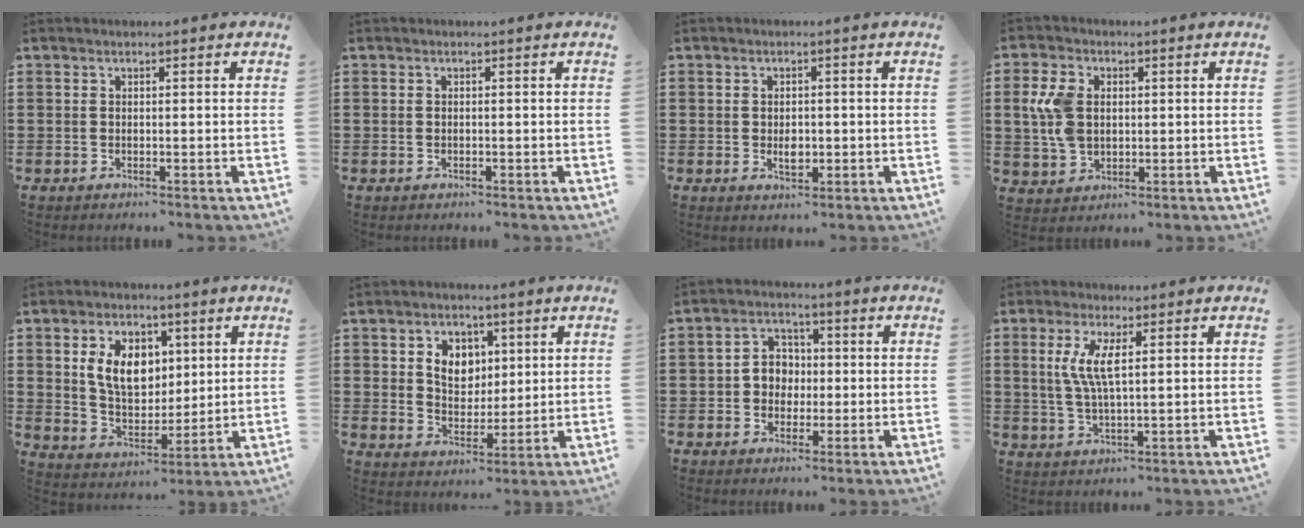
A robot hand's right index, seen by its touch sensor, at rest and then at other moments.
{"total": 0.0}
{"total": 2.6, "force": [-0.3, 1.6, 2.1], "torque": [-0.031, 0.000, -0.007]}
{"total": 6.8, "force": [1.2, 4.8, 4.7], "torque": [-0.131, 0.007, 0.014]}
{"total": 8.9, "force": [2.6, 6.1, 6.0], "torque": [-0.128, 0.011, 0.043]}
{"total": 5.5, "force": [1.7, 4.5, 2.7], "torque": [-0.064, 0.012, 0.027]}
{"total": 4.4, "force": [-0.5, 4.1, 1.5], "torque": [-0.044, 0.014, -0.013]}
{"total": 5.4, "force": [1.5, 1.4, 5.0], "torque": [-0.103, 0.003, 0.024]}